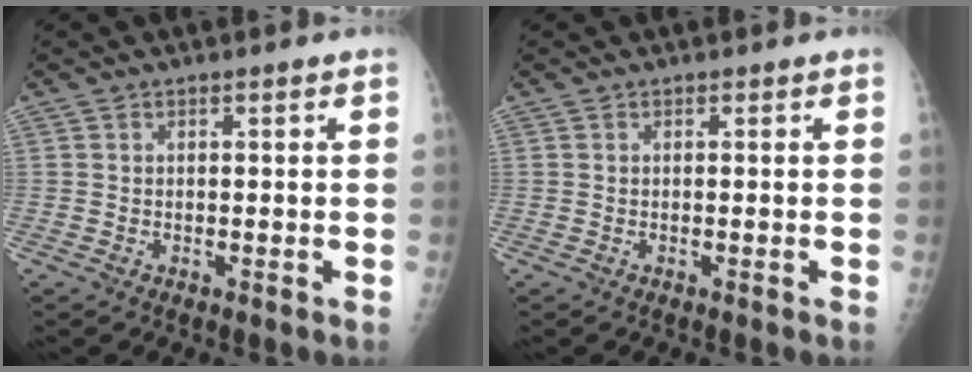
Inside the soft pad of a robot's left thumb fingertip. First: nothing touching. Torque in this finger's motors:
{"motor_torque": [0.03, 0.03, 0.00, 0.00, 0.00]}